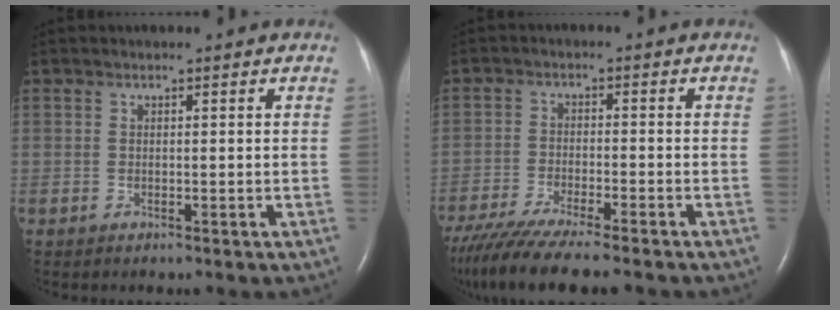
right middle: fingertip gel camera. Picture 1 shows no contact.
{"total": 12.8, "force": [-10.8, 0.8, 6.9], "torque": [-0.117, -0.032, -0.174]}